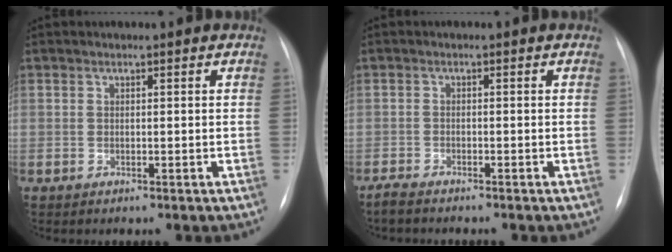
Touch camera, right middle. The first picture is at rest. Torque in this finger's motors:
{"motor_torque": [0.04, -0.05, -0.01, 0.00]}